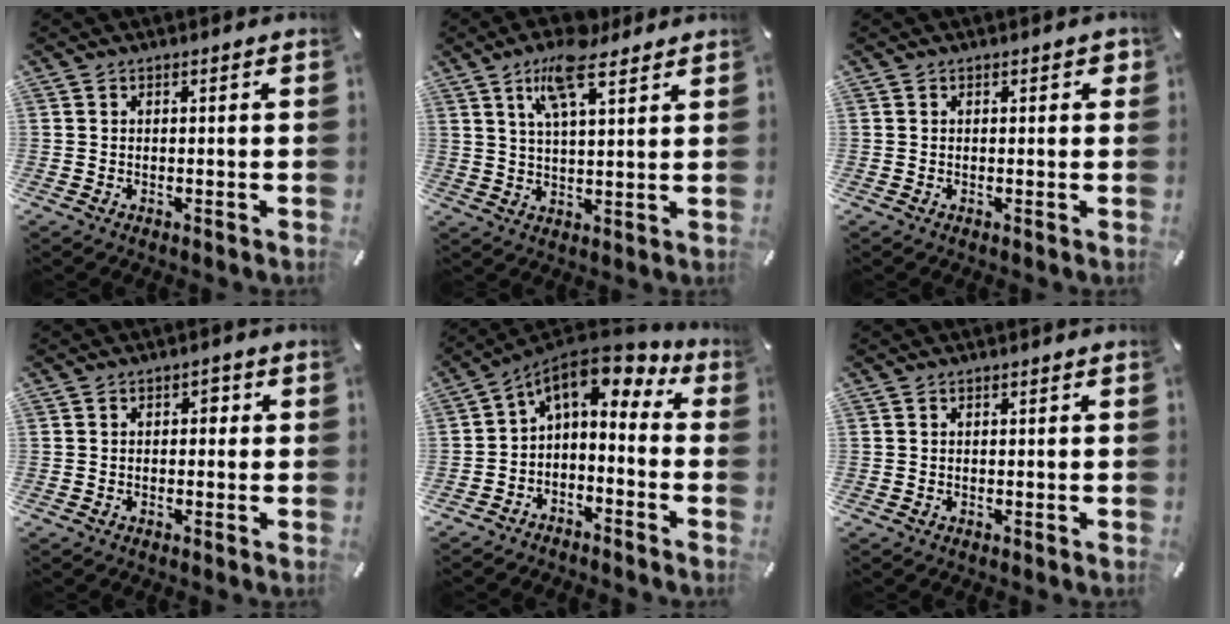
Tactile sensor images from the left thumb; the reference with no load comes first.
{"total": 10.7, "force": [6.9, 3.4, 7.5], "torque": [-0.136, -0.016, 0.120]}
{"total": 0.8, "force": [0.2, 0.6, 0.5], "torque": [-0.001, 0.002, 0.001]}
{"total": 1.9, "force": [0.0, 1.3, 1.3], "torque": [-0.020, 0.006, -0.005]}
{"total": 6.6, "force": [2.4, 4.3, 4.4], "torque": [-0.065, -0.022, 0.045]}
{"total": 0.0}